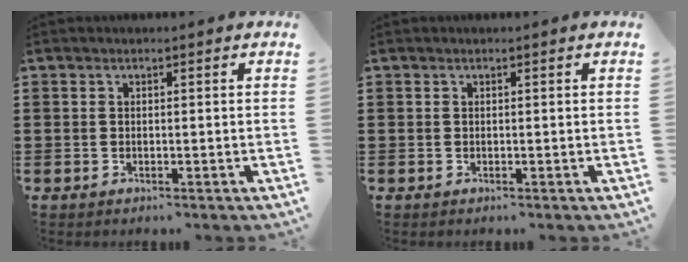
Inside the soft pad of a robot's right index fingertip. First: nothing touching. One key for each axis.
{"total": 0.0}